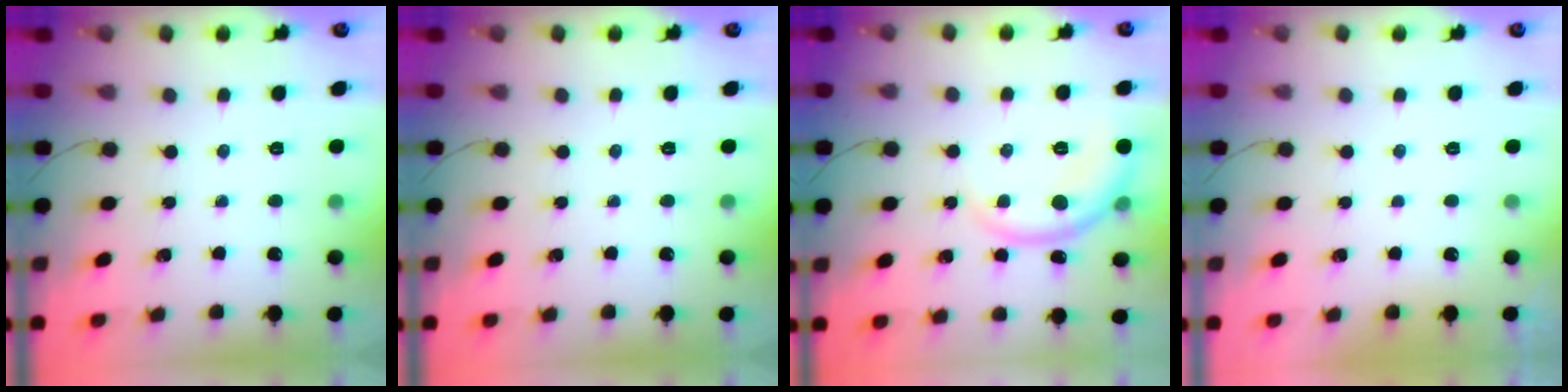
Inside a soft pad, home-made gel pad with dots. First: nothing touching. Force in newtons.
{"total": 0.0}
{"total": 7.0, "press": 7.0, "slide": 0.9}
{"total": 2.9, "press": 2.9, "slide": 0.1}